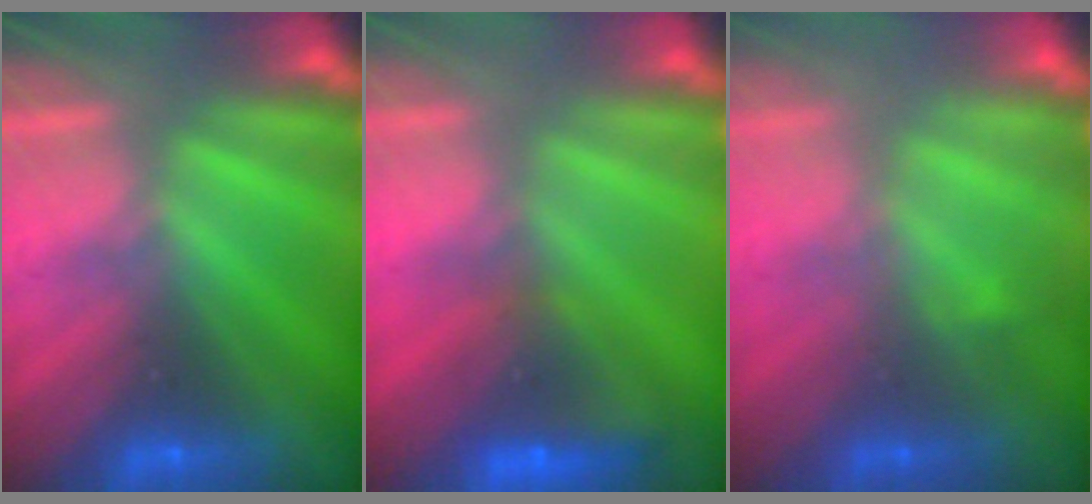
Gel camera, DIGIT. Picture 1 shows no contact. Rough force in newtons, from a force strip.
{"total": 6.8}
{"total": 2.6}